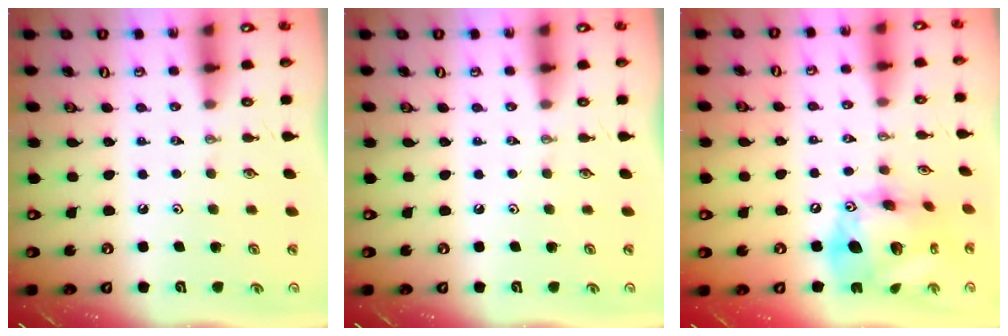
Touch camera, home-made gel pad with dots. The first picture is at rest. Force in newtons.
{"total": 0.0}
{"total": 19.9, "press": 19.8, "slide": 2.3}